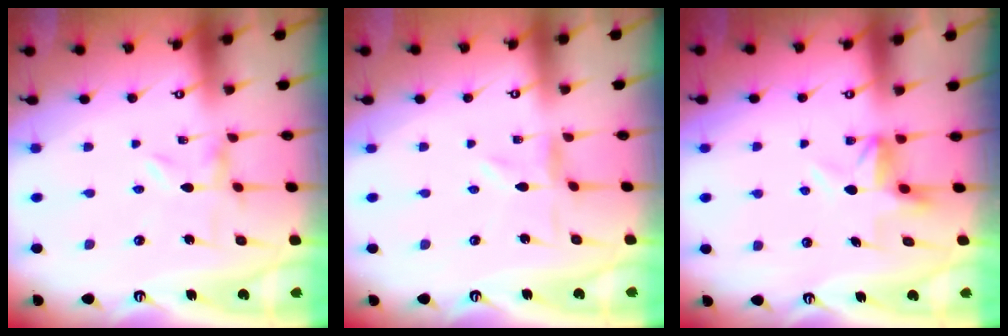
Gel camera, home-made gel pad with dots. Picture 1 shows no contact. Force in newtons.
{"total": 0.0}
{"total": 4.6, "press": 4.6, "slide": 0.2}